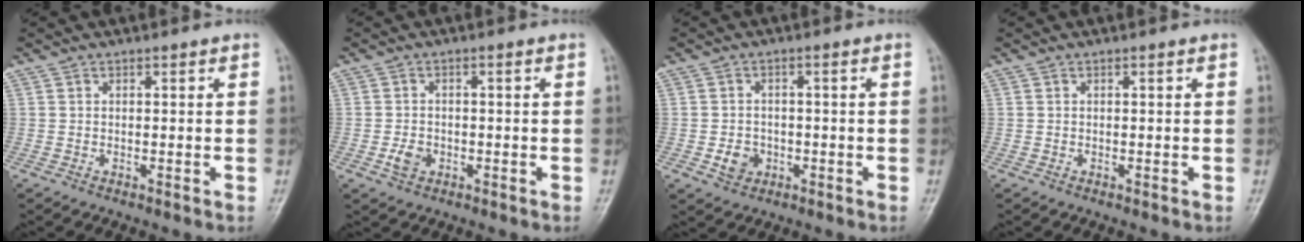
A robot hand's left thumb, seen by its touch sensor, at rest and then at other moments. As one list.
[{"total": 2.8, "force": [-1.0, 2.1, 1.5], "torque": [-0.023, 0.005, -0.018]}, {"total": 3.7, "force": [-1.2, 3.1, 1.6], "torque": [-0.015, 0.006, -0.018]}, {"total": 0.0}]